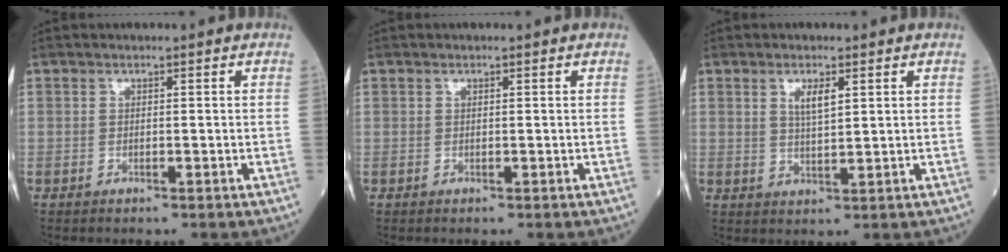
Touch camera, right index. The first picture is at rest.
{"total": 0.0}
{"total": 3.2, "force": [1.4, 0.7, 2.8], "torque": [-0.055, 0.001, 0.027]}